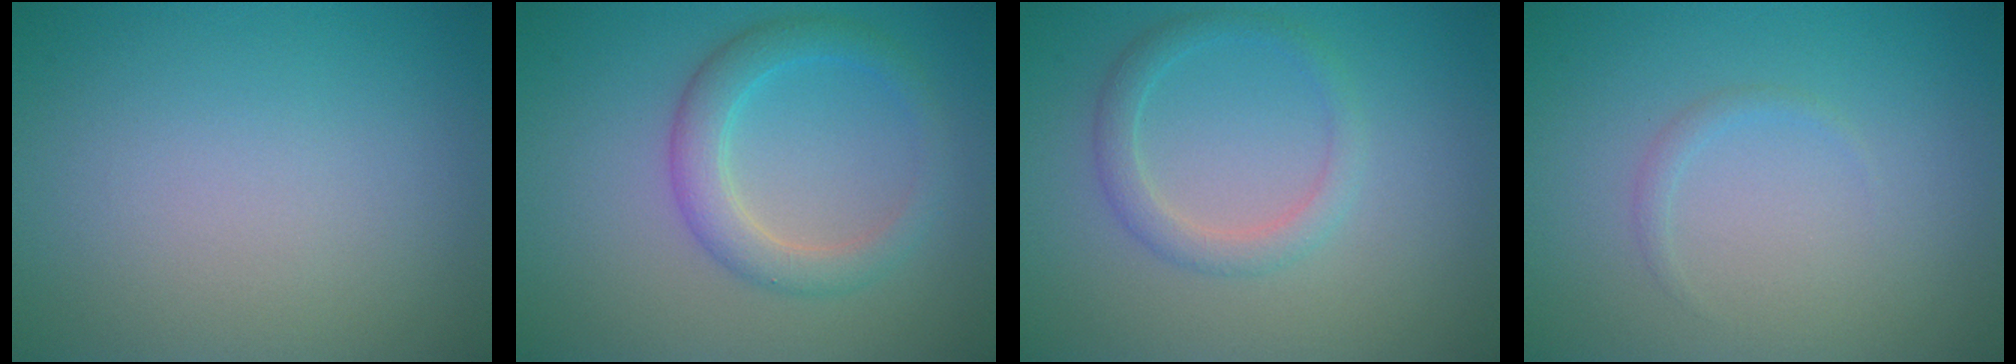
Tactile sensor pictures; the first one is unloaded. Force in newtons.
{"total": 3.4, "press": 3.4, "slide": 0.1}
{"total": 2.2, "press": 2.2, "slide": 0.1}
{"total": 0.7, "press": 0.7, "slide": 0.0}